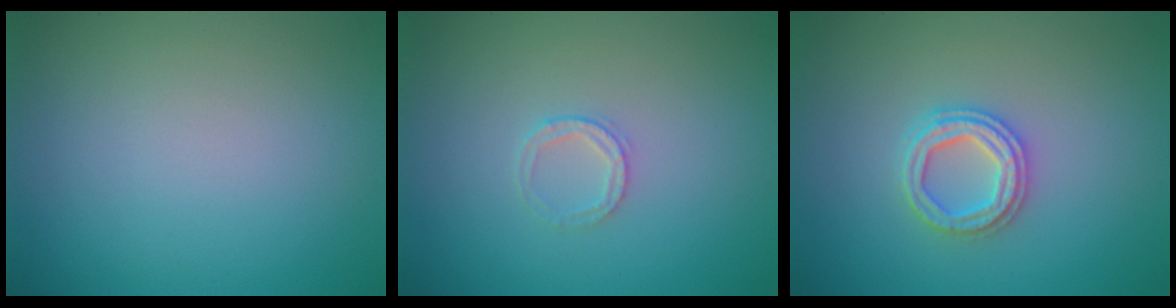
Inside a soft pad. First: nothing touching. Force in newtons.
{"total": 1.4, "press": 1.3, "slide": 0.2}
{"total": 3.3, "press": 3.2, "slide": 0.6}